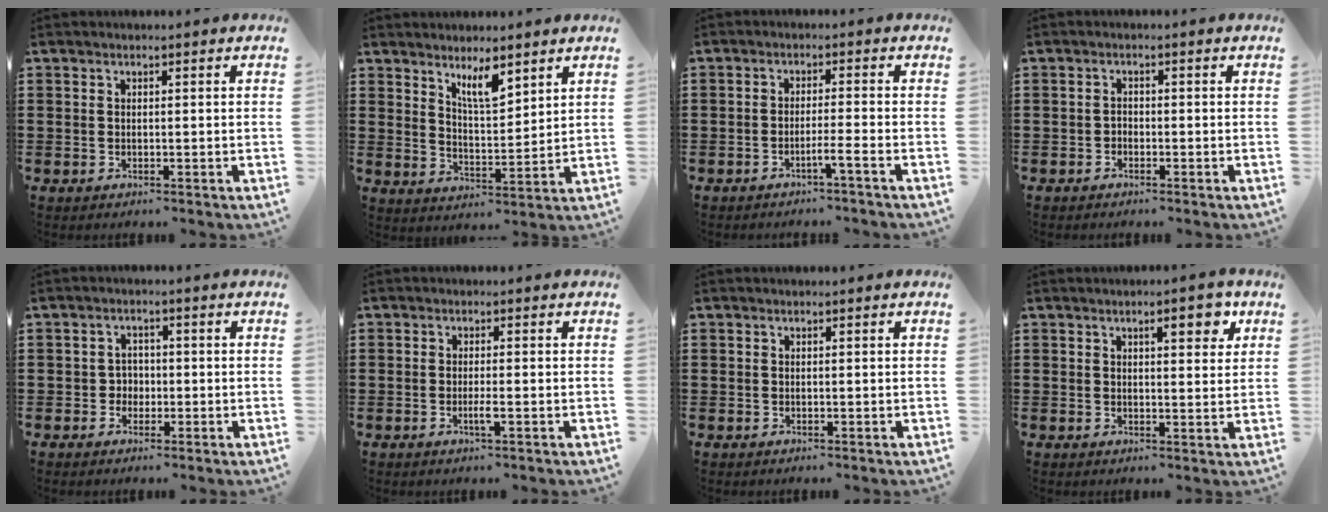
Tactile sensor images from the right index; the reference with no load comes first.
{"total": 5.9, "force": [4.5, 1.4, 3.5], "torque": [-0.065, -0.014, 0.076]}
{"total": 2.6, "force": [-1.8, -0.4, 1.7], "torque": [-0.030, -0.001, -0.035]}
{"total": 1.0, "force": [-0.8, 0.6, 0.2], "torque": [-0.007, 0.001, -0.017]}
{"total": 2.2, "force": [-0.6, 2.0, 0.7], "torque": [-0.021, 0.004, -0.015]}
{"total": 2.0, "force": [-0.8, 0.1, 1.8], "torque": [-0.031, -0.001, -0.015]}
{"total": 0.0}
{"total": 4.8, "force": [2.5, 1.4, 3.9], "torque": [-0.050, -0.004, 0.033]}